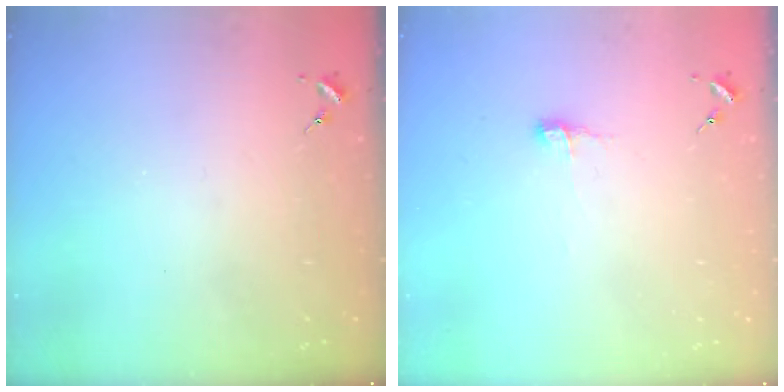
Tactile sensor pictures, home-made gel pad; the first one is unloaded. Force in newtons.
{"total": 5.8, "press": 5.8, "slide": 0.6}